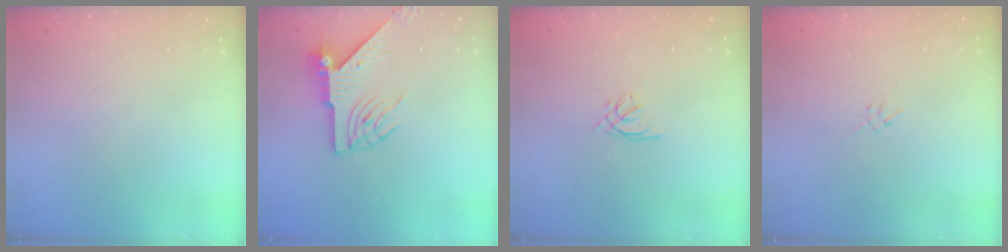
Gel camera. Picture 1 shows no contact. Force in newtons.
{"total": 6.8, "press": 6.8, "slide": 0.5}
{"total": 1.2, "press": 1.0, "slide": 0.5}
{"total": 1.3, "press": 1.2, "slide": 0.5}